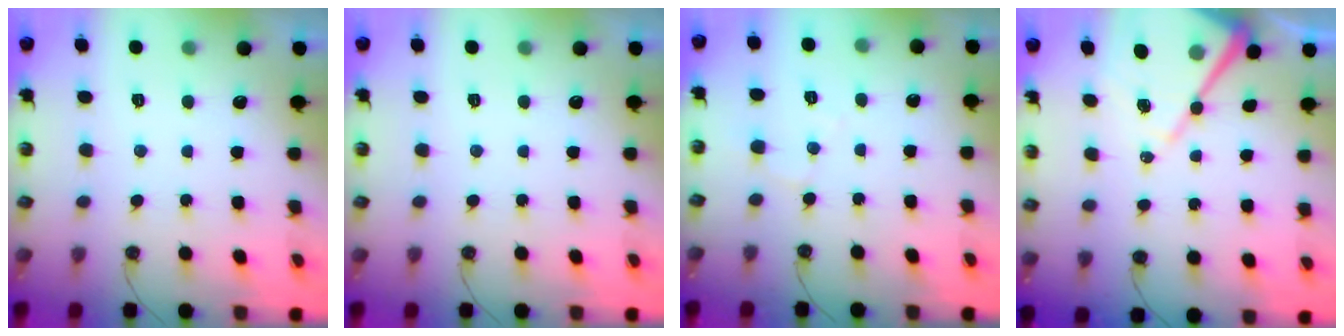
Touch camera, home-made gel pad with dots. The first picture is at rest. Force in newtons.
{"total": 0.0}
{"total": 4.6, "press": 4.6, "slide": 0.6}
{"total": 13.4, "press": 13.4, "slide": 1.5}